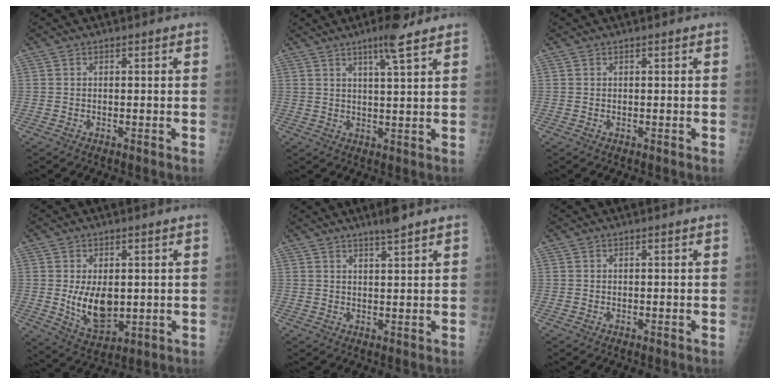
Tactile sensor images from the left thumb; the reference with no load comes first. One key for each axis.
{"total": 6.1, "fx": 4.2, "fy": 0.6, "fz": 4.4, "tx": -0.073, "ty": -0.022, "tz": 0.067}
{"total": 0.0}
{"total": 8.9, "fx": 0.2, "fy": 5.2, "fz": 7.2, "tx": -0.101, "ty": -0.020, "tz": 0.020}
{"total": 3.4, "fx": 2.7, "fy": 0.1, "fz": 2.1, "tx": -0.035, "ty": -0.016, "tz": 0.047}
{"total": 0.0}